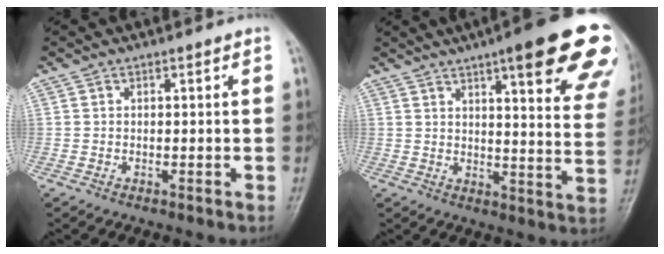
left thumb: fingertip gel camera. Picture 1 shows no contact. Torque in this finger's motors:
{"motor_torque": [2.78, 2.23, 1.87, -0.90, 0.17]}